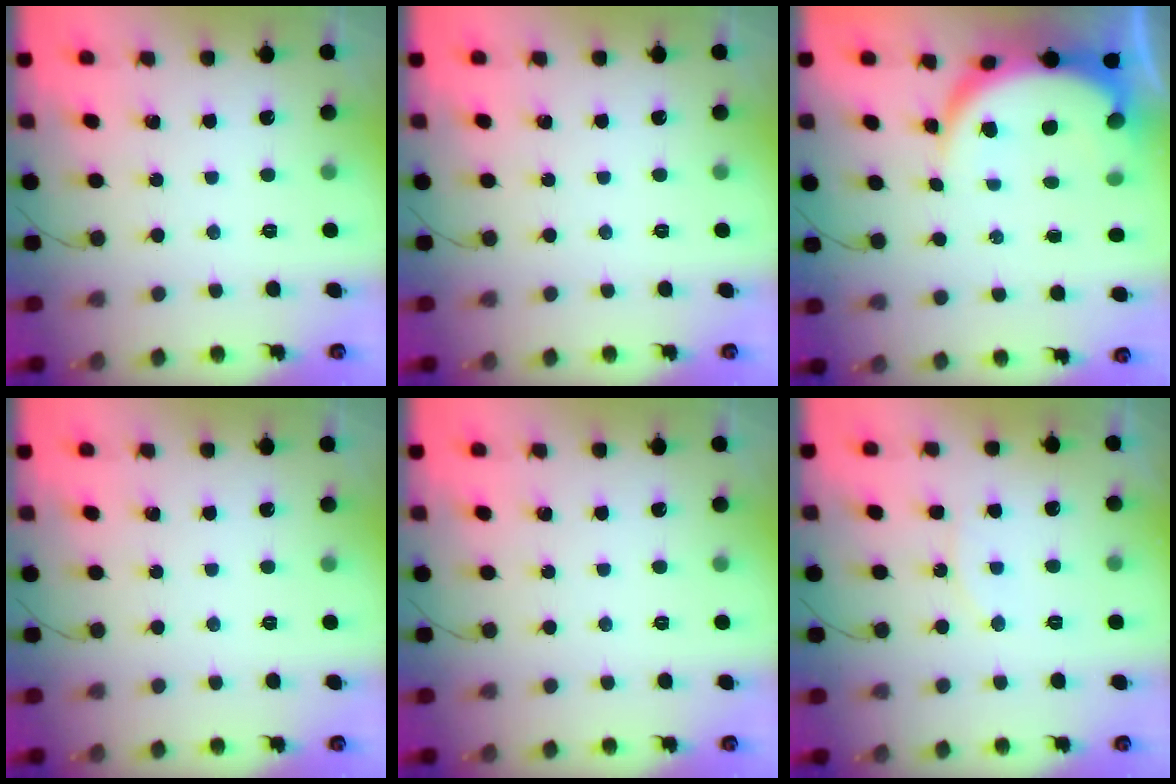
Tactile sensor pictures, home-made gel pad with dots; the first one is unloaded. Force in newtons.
{"total": 0.0}
{"total": 8.9, "press": 8.9, "slide": 1.1}
{"total": 0.0}
{"total": 0.0}
{"total": 5.9, "press": 5.9, "slide": 0.4}